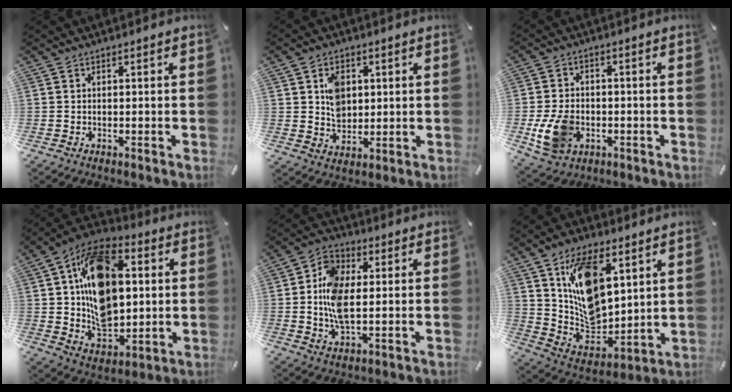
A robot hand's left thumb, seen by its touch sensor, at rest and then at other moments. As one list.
[{"total": 6.9, "force": [1.7, 5.8, 3.3], "torque": [-0.054, 0.004, 0.030]}, {"total": 10.3, "force": [-2.5, 7.8, 6.2], "torque": [-0.137, 0.007, -0.042]}, {"total": 20.1, "force": [3.7, 14.3, 13.6], "torque": [-0.237, -0.014, 0.067]}, {"total": 10.5, "force": [0.0, 6.5, 8.2], "torque": [-0.184, 0.003, -0.004]}, {"total": 15.7, "force": [7.2, 10.3, 9.4], "torque": [-0.159, -0.030, 0.140]}]